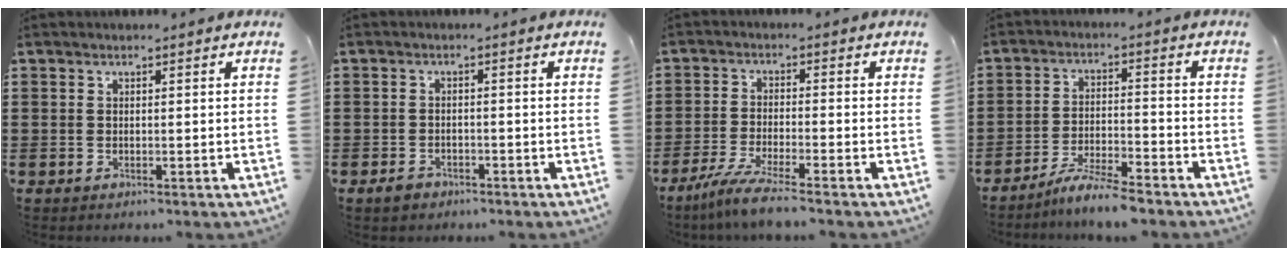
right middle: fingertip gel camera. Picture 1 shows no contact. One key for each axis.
{"total": 1.7, "fx": -1.4, "fy": 0.9, "fz": 0.5, "tx": -0.014, "ty": 0.002, "tz": -0.030}
{"total": 5.2, "fx": -4.3, "fy": -0.3, "fz": 2.8, "tx": -0.073, "ty": -0.023, "tz": -0.086}
{"total": 5.7, "fx": -5.3, "fy": -0.2, "fz": 2.2, "tx": -0.048, "ty": -0.010, "tz": -0.102}